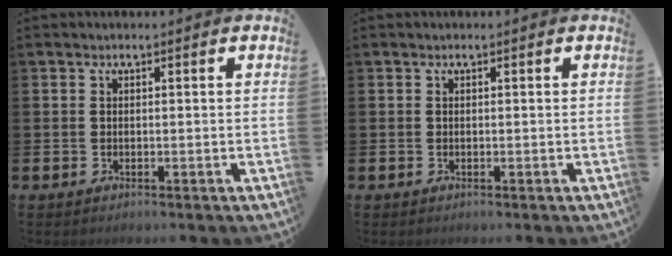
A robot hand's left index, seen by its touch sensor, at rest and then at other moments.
{"total": 0.0}